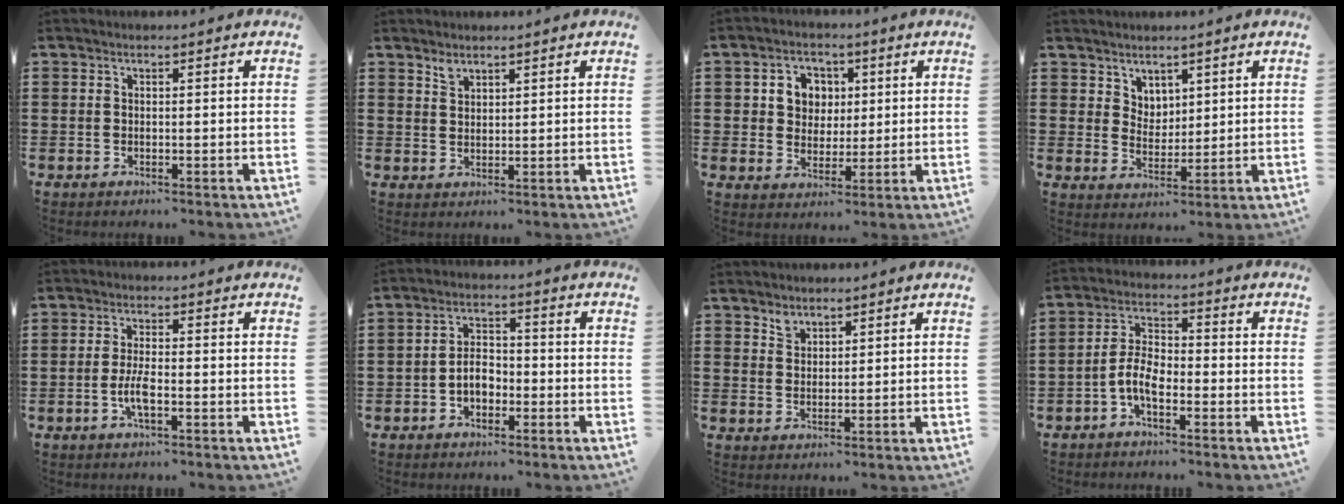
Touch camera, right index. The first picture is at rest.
{"total": 1.9, "force": [1.6, 0.8, 0.5], "torque": [-0.013, 0.001, 0.031]}
{"total": 5.3, "force": [1.2, 4.9, 1.8], "torque": [-0.050, 0.014, 0.018]}
{"total": 4.0, "force": [3.1, 2.4, 0.1], "torque": [-0.015, 0.000, 0.060]}
{"total": 3.7, "force": [-1.3, 1.0, 3.3], "torque": [-0.079, -0.004, -0.030]}
{"total": 4.1, "force": [-1.6, 2.7, 2.7], "torque": [-0.058, 0.006, -0.034]}
{"total": 2.2, "force": [1.9, 1.2, 0.3], "torque": [-0.010, 0.001, 0.037]}
{"total": 5.5, "force": [-2.5, 2.5, 4.2], "torque": [-0.107, 0.002, -0.058]}